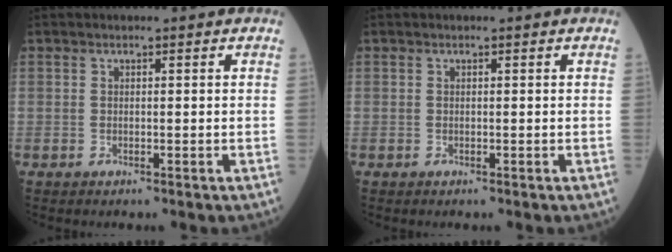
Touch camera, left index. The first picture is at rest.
{"total": 0.0}